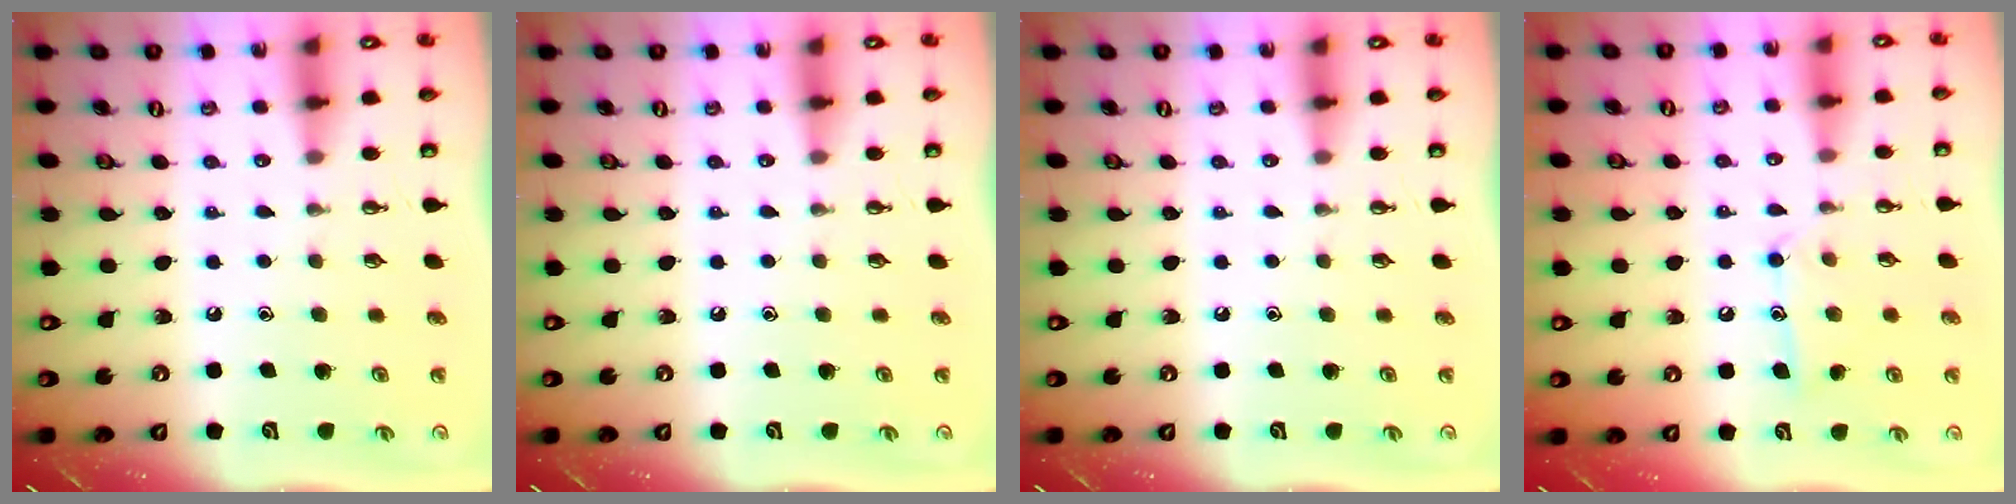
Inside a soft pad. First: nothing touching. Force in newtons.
{"total": 0.0}
{"total": 0.0}
{"total": 10.5, "press": 10.4, "slide": 0.8}